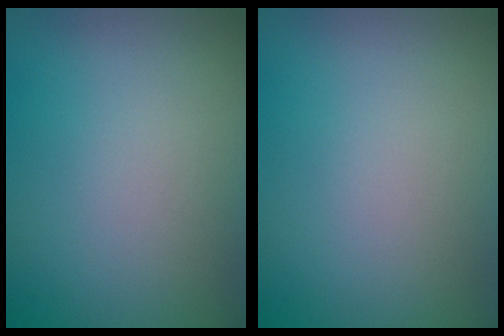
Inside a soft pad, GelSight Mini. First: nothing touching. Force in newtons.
{"total": 0.0}